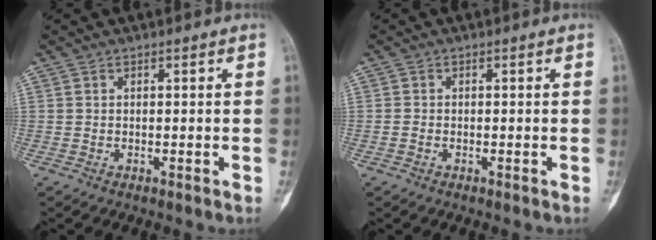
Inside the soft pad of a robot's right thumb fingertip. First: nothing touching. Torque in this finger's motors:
{"motor_torque": [-0.28, 0.38, -0.11, -0.18, -0.06]}